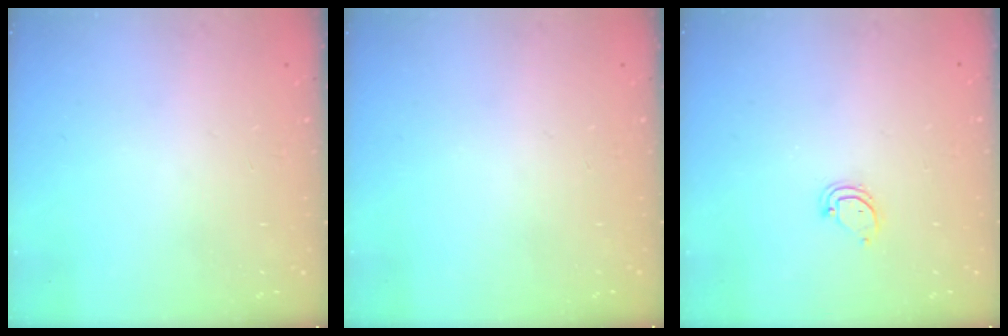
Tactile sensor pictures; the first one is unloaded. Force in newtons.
{"total": 0.0}
{"total": 3.6, "press": 3.6, "slide": 0.2}